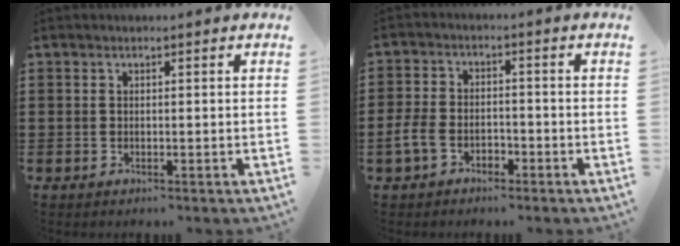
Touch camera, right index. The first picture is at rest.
{"total": 4.4, "force": [-2.2, 2.9, 2.4], "torque": [-0.064, 0.005, -0.048]}